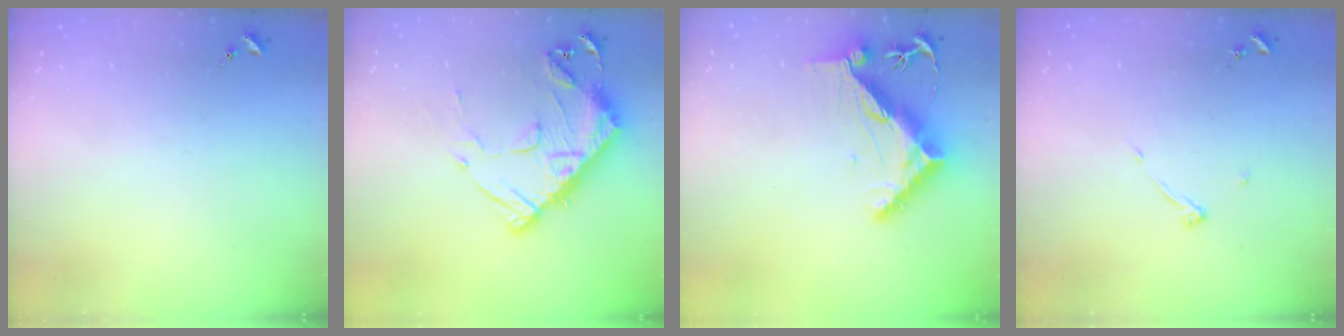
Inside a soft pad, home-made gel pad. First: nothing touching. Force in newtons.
{"total": 14.8, "press": 14.7, "slide": 1.5}
{"total": 11.0, "press": 10.9, "slide": 1.0}
{"total": 3.6, "press": 3.6, "slide": 0.4}